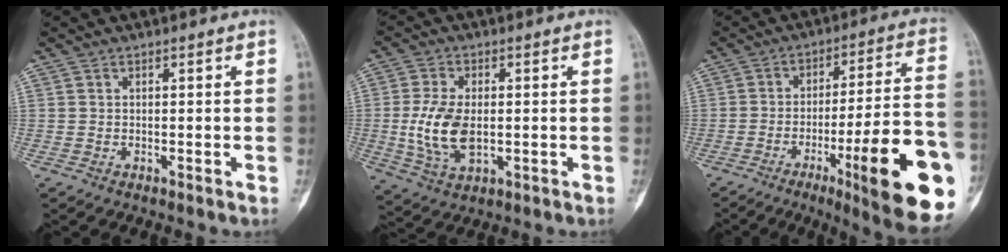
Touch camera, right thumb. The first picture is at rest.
{"total": 10.3, "force": [-0.6, 5.7, 8.5], "torque": [-0.172, -0.005, -0.006]}
{"total": 23.2, "force": [-8.6, 3.6, 21.3], "torque": [-0.249, 0.025, -0.119]}